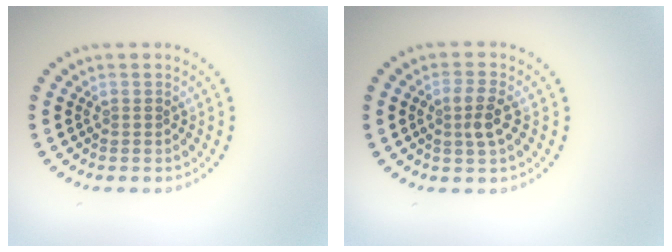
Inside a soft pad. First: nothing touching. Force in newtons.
{"total": 2.2, "press": 2.1, "slide": 0.7}